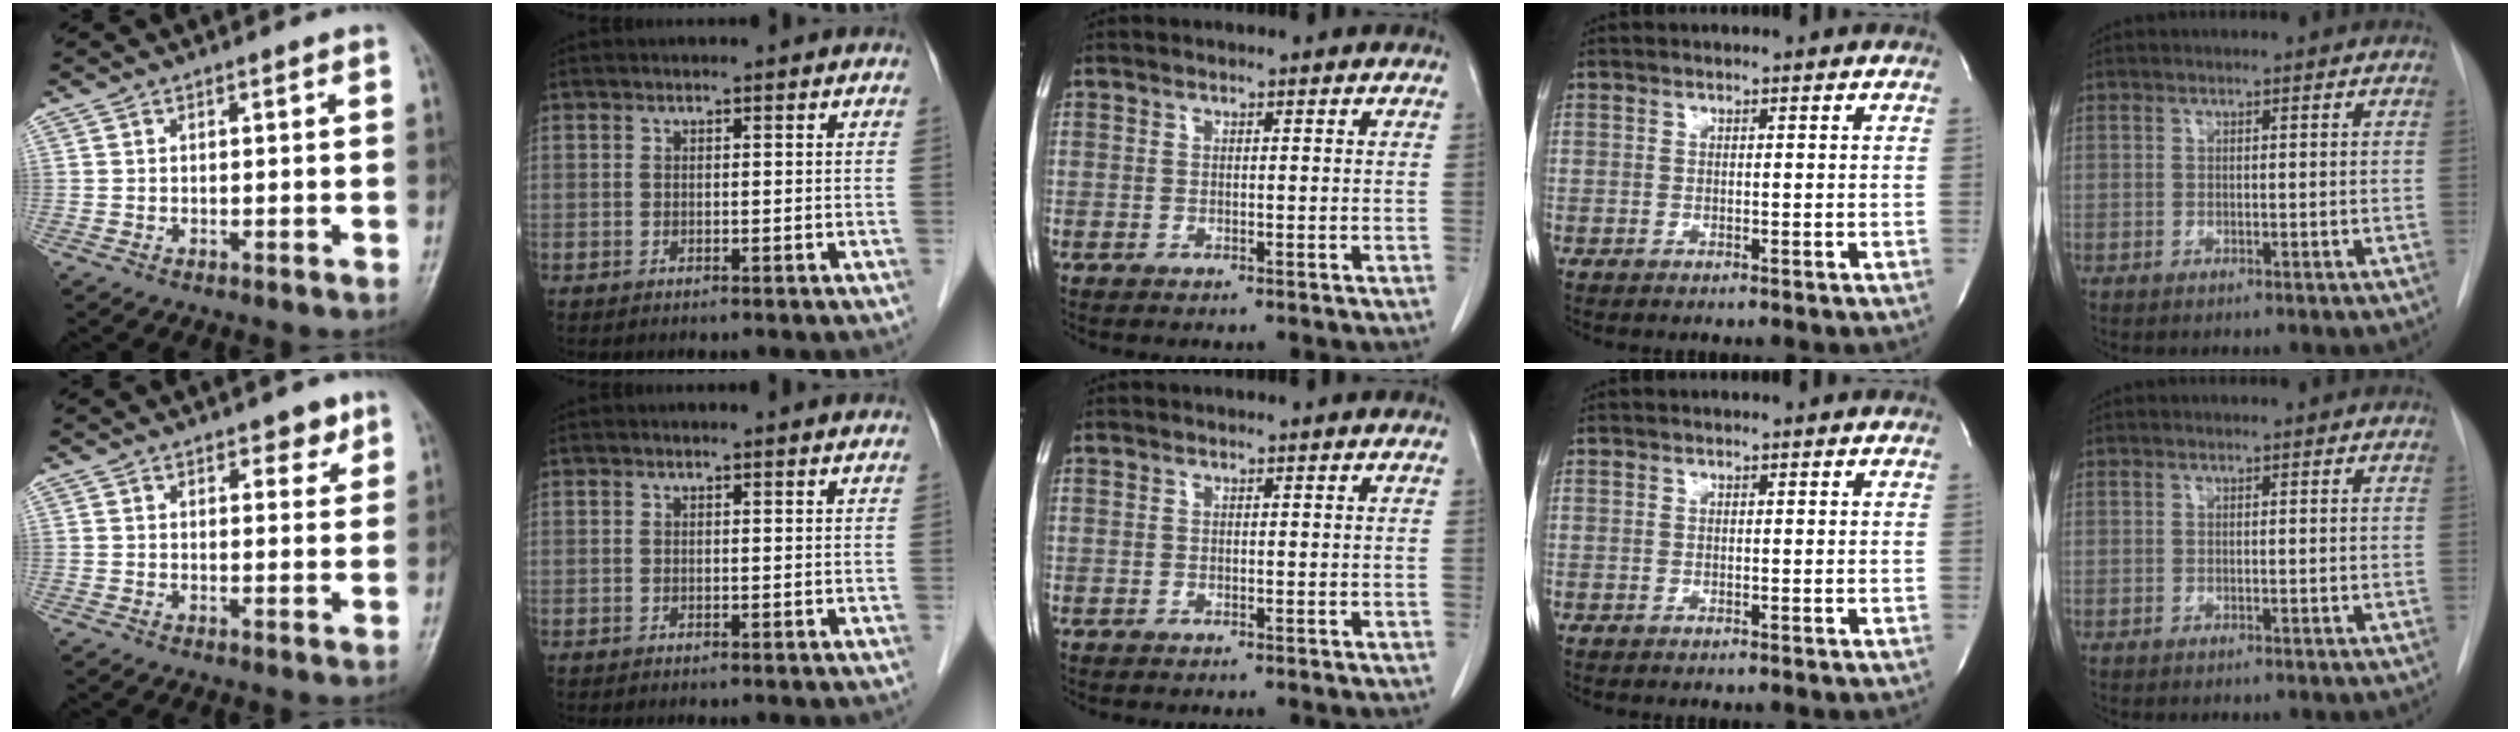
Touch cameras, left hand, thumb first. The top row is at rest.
{"thumb": {"total": 3.4, "force": [2.4, 1.8, 1.8], "torque": [-0.003, -0.013, 0.031]}, "index": {"total": 1.1, "force": [1.1, 0.0, 0.2], "torque": [-0.012, 0.001, 0.007]}}